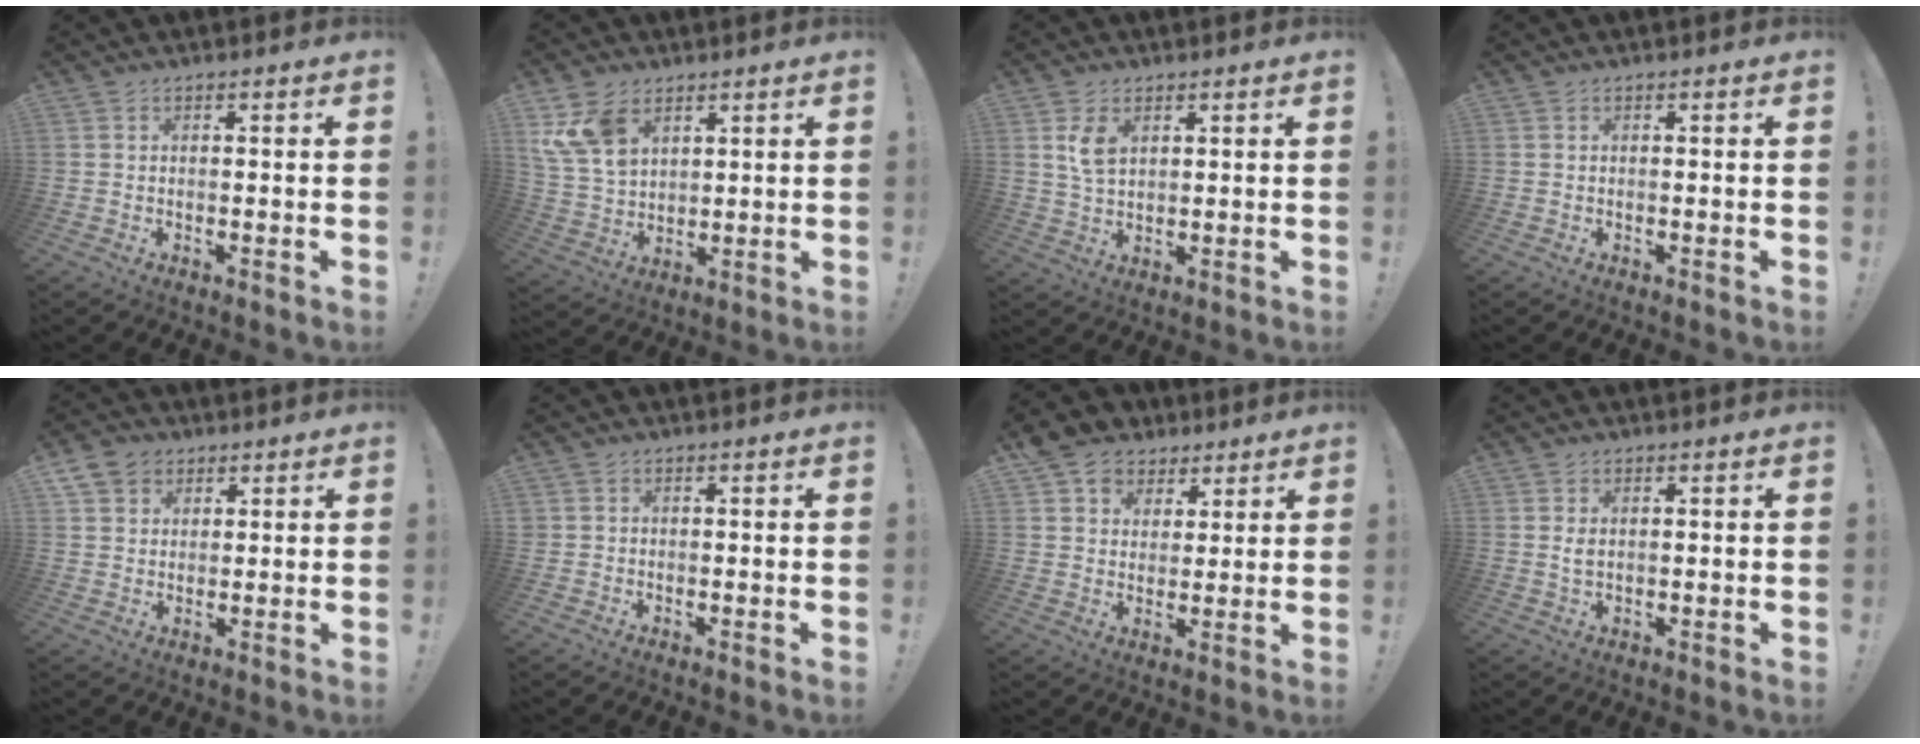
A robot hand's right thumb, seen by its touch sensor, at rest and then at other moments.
{"total": 10.7, "force": [5.8, 7.1, 5.5], "torque": [-0.127, -0.018, 0.117]}
{"total": 5.8, "force": [2.3, 3.6, 3.9], "torque": [-0.066, -0.010, 0.041]}
{"total": 0.0}
{"total": 6.6, "force": [3.7, 5.2, 1.7], "torque": [-0.029, -0.015, 0.074]}
{"total": 0.9, "force": [-0.1, 0.9, 0.0], "torque": [-0.002, 0.001, -0.001]}
{"total": 9.3, "force": [5.1, 7.5, 2.0], "torque": [-0.033, -0.023, 0.104]}
{"total": 2.1, "force": [0.7, 1.2, 1.6], "torque": [-0.032, 0.002, 0.012]}